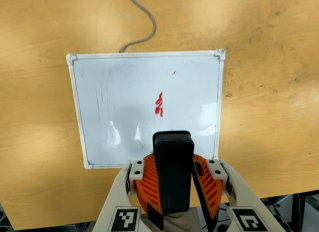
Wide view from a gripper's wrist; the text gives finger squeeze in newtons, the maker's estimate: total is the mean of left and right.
{"total": 9.1, "left": 9.3, "right": 8.9}